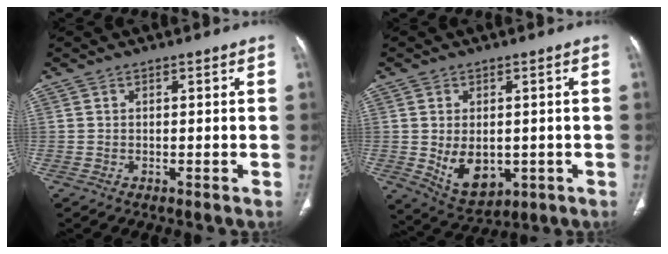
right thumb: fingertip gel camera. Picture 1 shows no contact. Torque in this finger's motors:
{"motor_torque": [-0.35, 0.75, -0.24, 0.05, 0.22]}